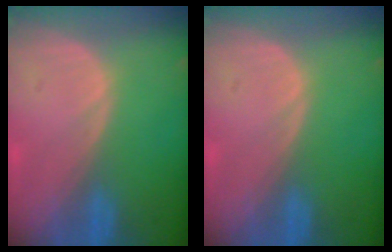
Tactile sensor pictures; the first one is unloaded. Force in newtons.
{"total": 0.0}